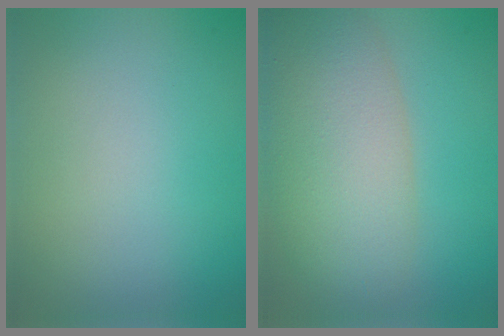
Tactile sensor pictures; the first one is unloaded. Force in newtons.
{"total": 9.0, "press": 9.0, "slide": 0.6}